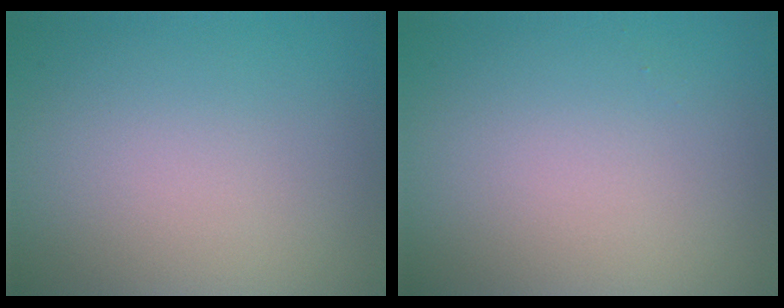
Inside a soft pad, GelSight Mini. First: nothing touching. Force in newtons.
{"total": 0.0}